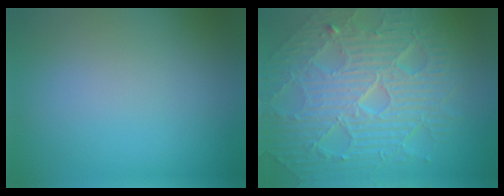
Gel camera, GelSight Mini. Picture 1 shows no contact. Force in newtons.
{"total": 10.7, "press": 7.0, "slide": 8.1}